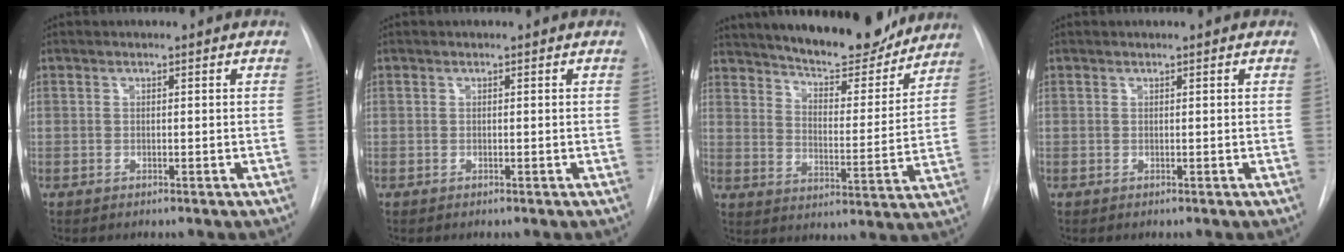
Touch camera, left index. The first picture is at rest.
{"total": 0.0}
{"total": 19.3, "force": [17.0, 4.2, 8.1], "torque": [-0.125, -0.021, 0.236]}
{"total": 0.6, "force": [0.3, 0.2, 0.5], "torque": [-0.006, 0.005, 0.001]}